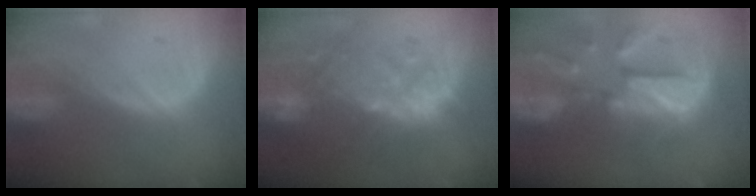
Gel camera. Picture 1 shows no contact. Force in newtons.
{"total": 11.2, "press": 9.9, "slide": 5.4}
{"total": 12.1, "press": 10.5, "slide": 5.9}